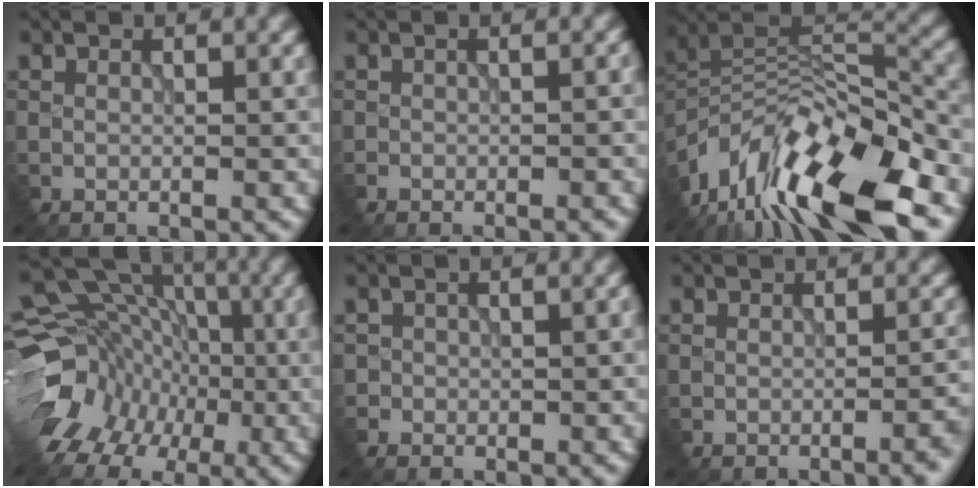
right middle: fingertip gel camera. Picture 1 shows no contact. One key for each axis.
{"total": 1.2, "fx": -0.4, "fy": 0.3, "fz": 1.1, "tx": -0.004, "ty": -0.006, "tz": 0.001}
{"total": 14.5, "fx": -9.6, "fy": 4.6, "fz": 9.9, "tx": -0.192, "ty": 0.017, "tz": -0.167}
{"total": 11.6, "fx": -3.1, "fy": 9.7, "fz": 5.6, "tx": -0.112, "ty": 0.008, "tz": -0.063}
{"total": 1.1, "fx": -0.4, "fy": 0.9, "fz": 0.5, "tx": -0.002, "ty": -0.003, "tz": 0.005}
{"total": 2.9, "fx": -0.7, "fy": 1.0, "fz": 2.6, "tx": -0.016, "ty": 0.004, "tz": -0.003}